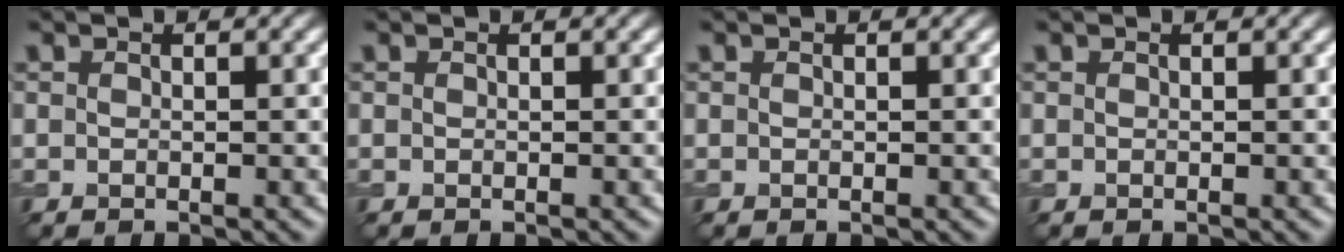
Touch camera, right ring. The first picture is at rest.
{"total": 0.0}
{"total": 0.0}
{"total": 0.0}